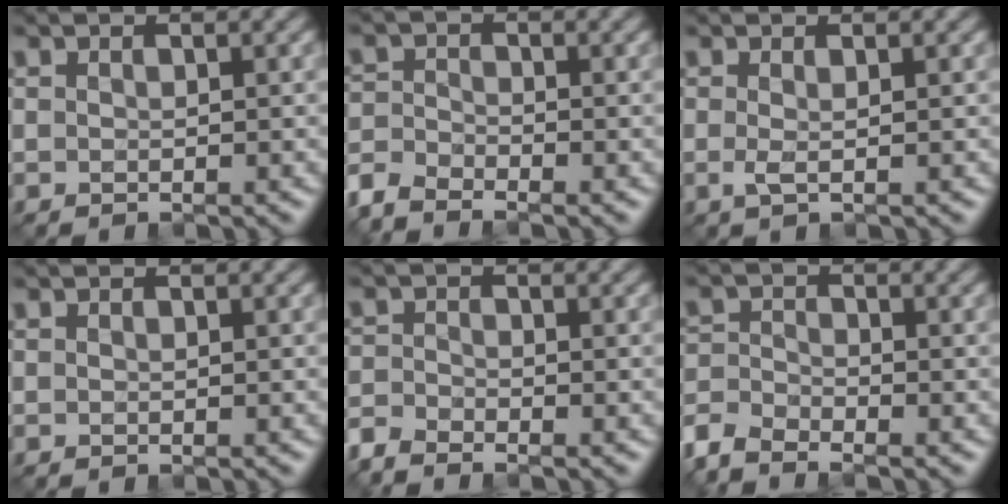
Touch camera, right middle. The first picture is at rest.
{"total": 3.6, "force": [-3.1, 1.1, 1.4], "torque": [-0.032, -0.008, -0.076]}
{"total": 1.1, "force": [0.0, 0.2, 1.1], "torque": [-0.025, -0.003, -0.001]}
{"total": 0.0}
{"total": 2.5, "force": [-2.3, 0.6, 0.8], "torque": [-0.020, -0.008, -0.061]}
{"total": 4.0, "force": [-3.3, 1.4, 1.7], "torque": [-0.037, -0.006, -0.081]}